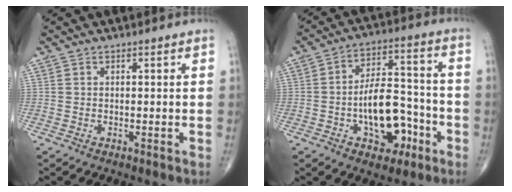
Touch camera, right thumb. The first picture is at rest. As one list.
[{"total": 13.4, "force": [-4.6, 7.6, 10.0], "torque": [-0.128, 0.048, -0.070]}]